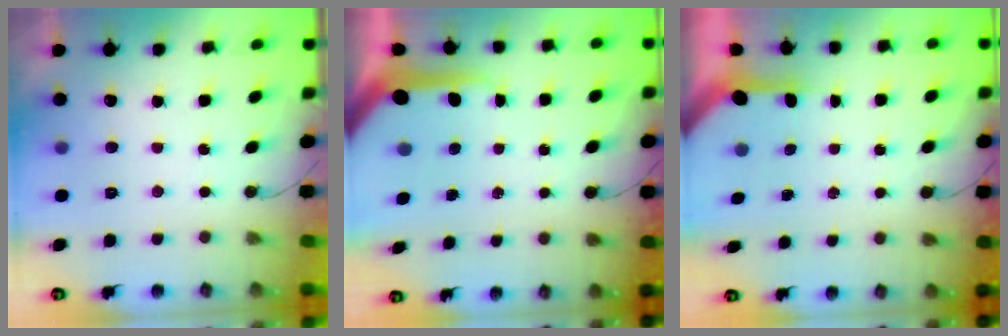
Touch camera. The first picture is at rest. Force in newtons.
{"total": 11.7, "press": 11.6, "slide": 0.9}
{"total": 3.4, "press": 3.4, "slide": 0.3}